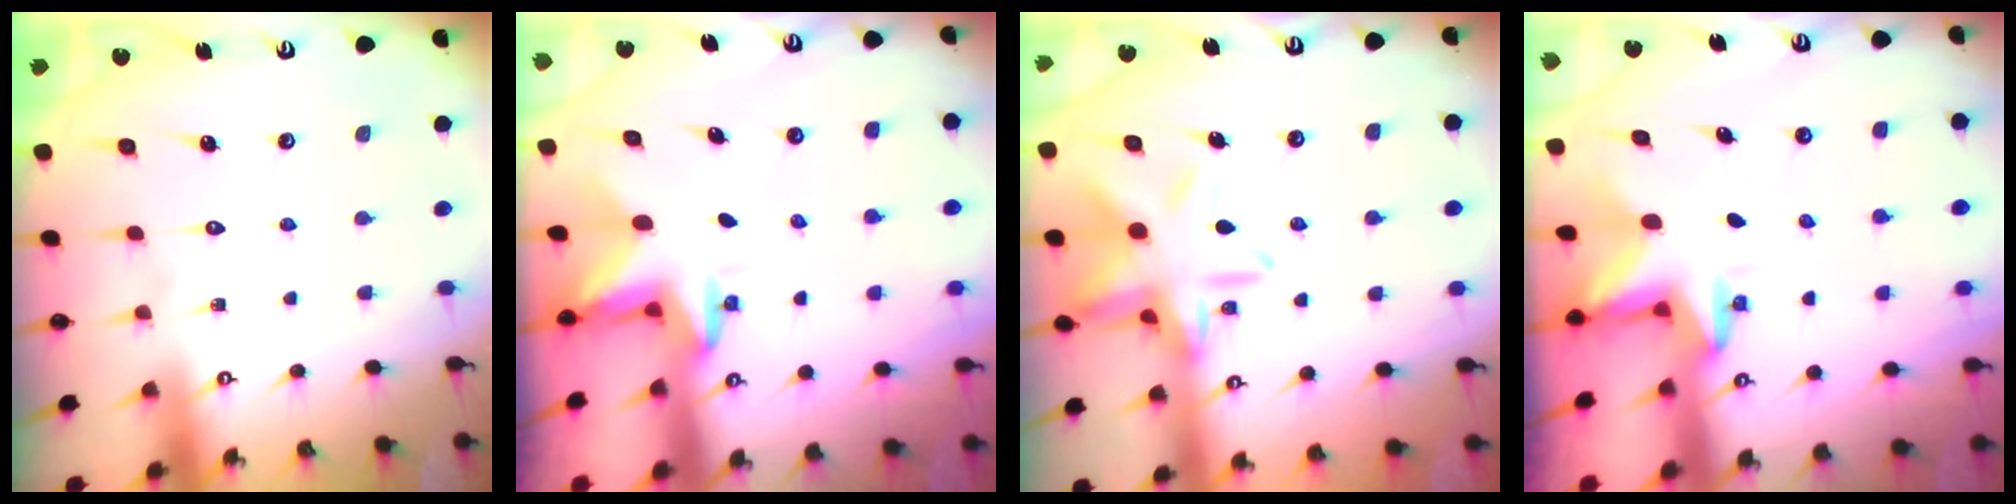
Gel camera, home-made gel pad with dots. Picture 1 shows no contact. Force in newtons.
{"total": 2.9, "press": 2.9, "slide": 0.1}
{"total": 13.7, "press": 13.6, "slide": 1.3}
{"total": 2.9, "press": 2.9, "slide": 0.2}